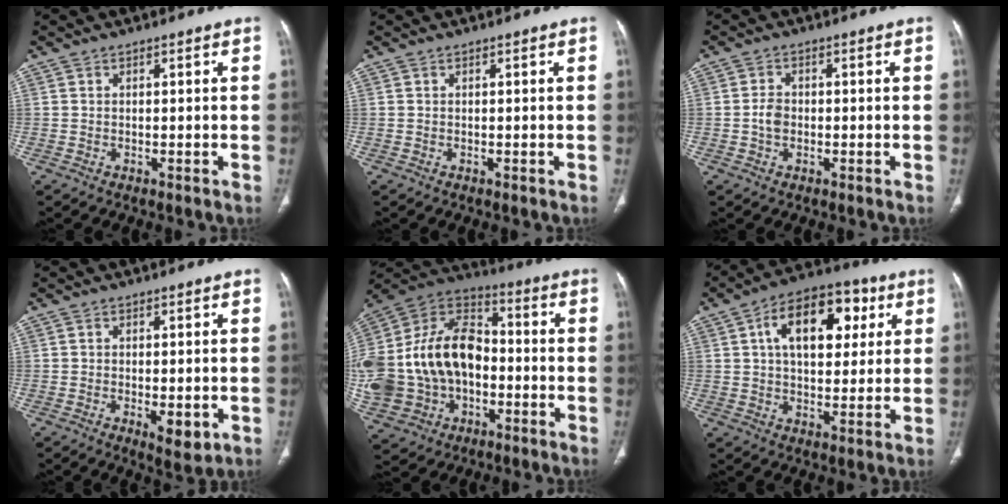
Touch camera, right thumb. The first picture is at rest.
{"total": 0.0}
{"total": 2.7, "force": [-0.5, 2.0, 1.8], "torque": [-0.032, 0.008, -0.013]}
{"total": 4.7, "force": [-1.2, 2.0, 4.1], "torque": [-0.056, -0.011, -0.013]}
{"total": 25.6, "force": [-2.9, 18.7, 17.3], "torque": [-0.349, 0.037, -0.043]}
{"total": 16.0, "force": [4.6, 9.5, 12.0], "torque": [-0.147, 0.012, 0.066]}